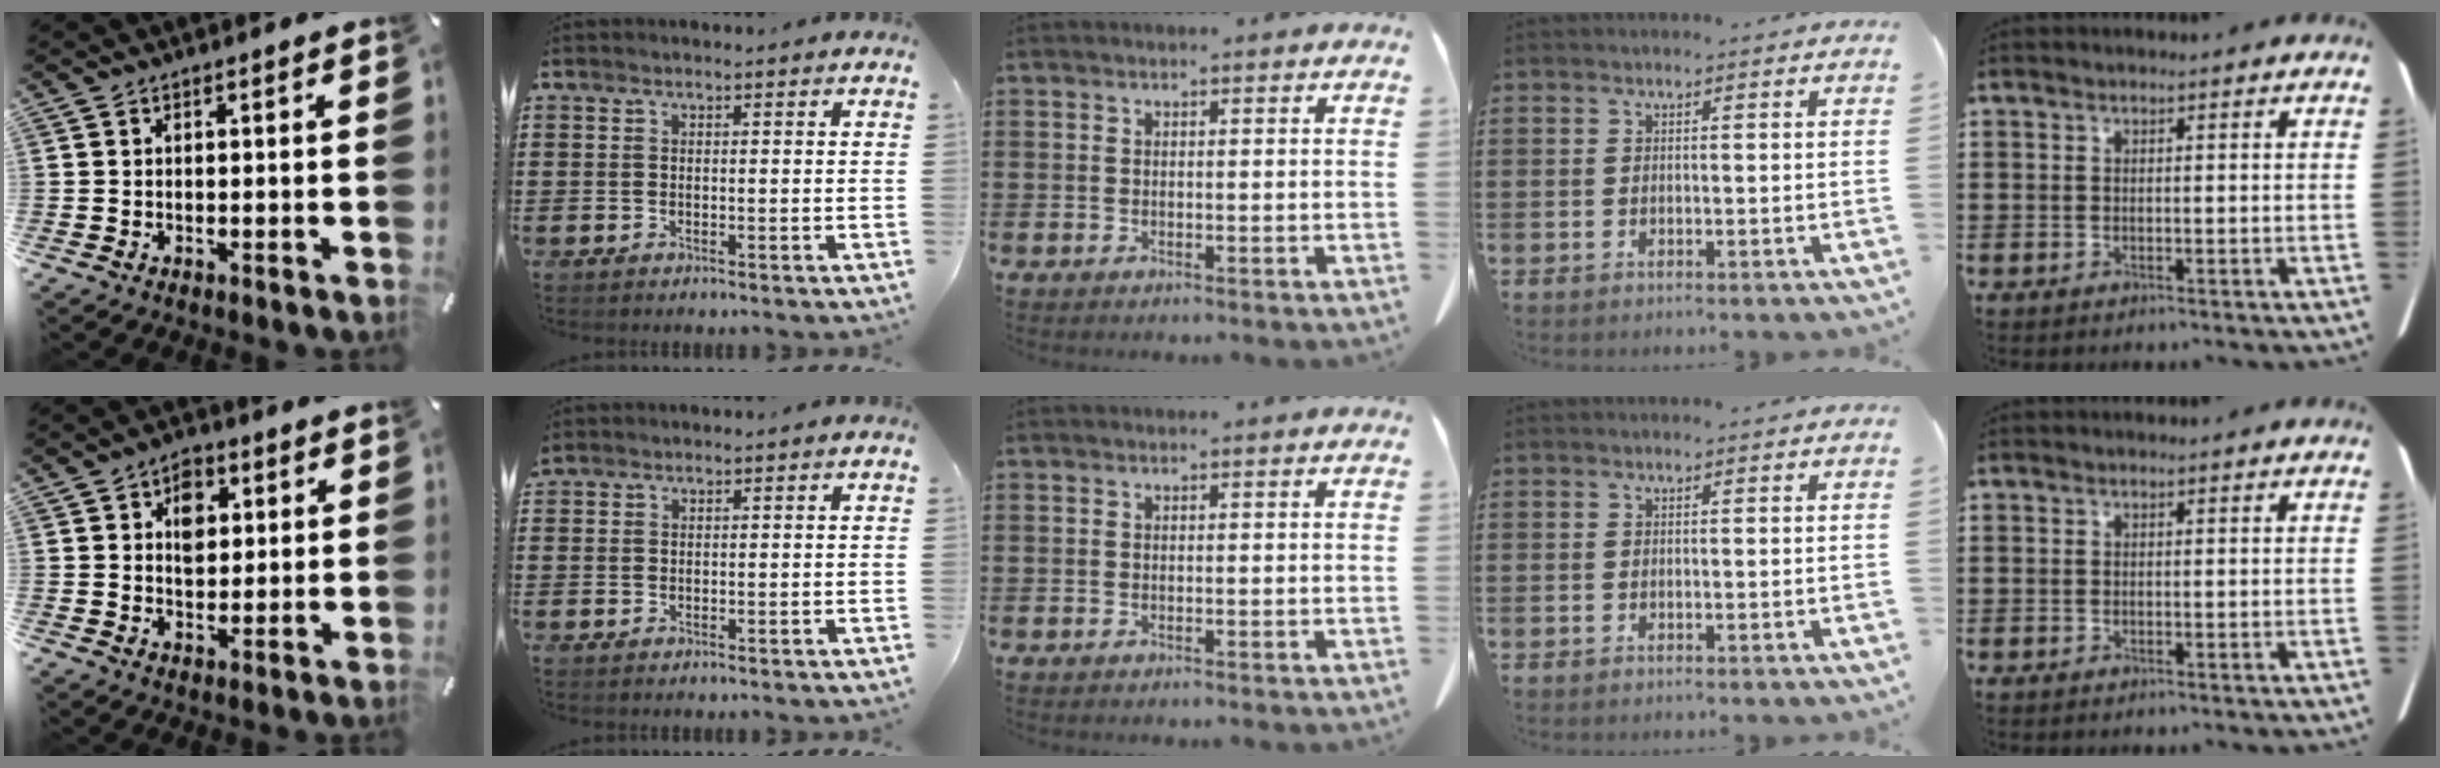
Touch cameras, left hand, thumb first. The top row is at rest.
{"thumb": {"total": 6.6, "force": [1.9, 5.2, 3.7], "torque": [-0.043, -0.003, 0.028]}, "index": {"total": 0.8, "force": [0.7, 0.3, 0.1], "torque": [-0.005, 0.001, 0.015]}}